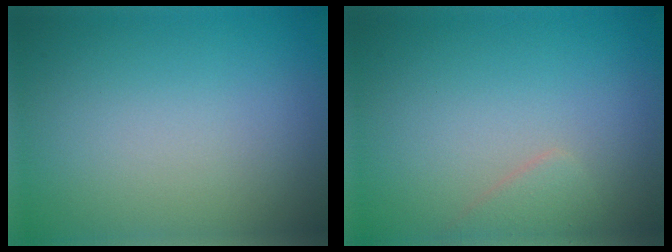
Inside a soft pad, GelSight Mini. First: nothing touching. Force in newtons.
{"total": 1.3, "press": 1.3, "slide": 0.1}